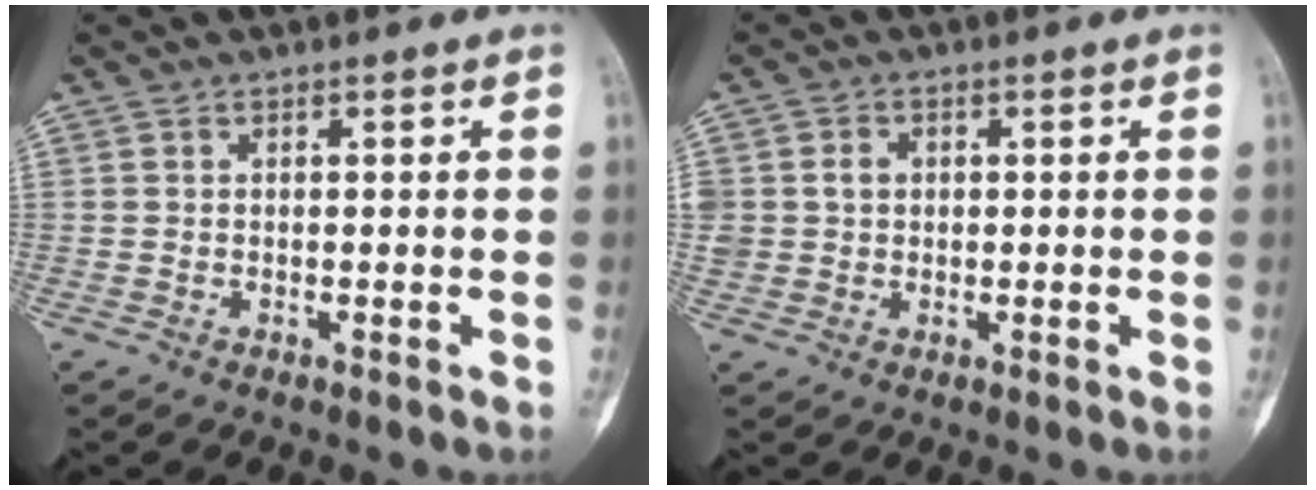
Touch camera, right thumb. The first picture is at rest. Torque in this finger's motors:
{"motor_torque": [0.30, 1.31, 0.28, -0.13, 0.03]}